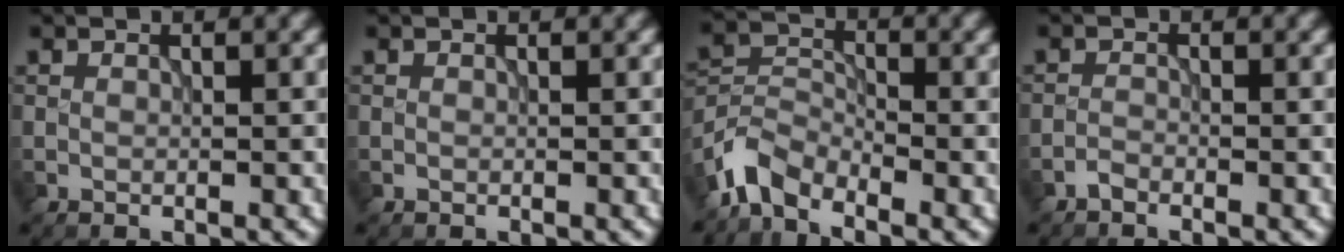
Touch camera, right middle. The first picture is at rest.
{"total": 0.0}
{"total": 3.9, "force": [-3.3, 1.6, 1.4], "torque": [-0.027, 0.002, -0.080]}
{"total": 0.8, "force": [-0.7, 0.1, 0.2], "torque": [-0.002, 0.000, -0.018]}